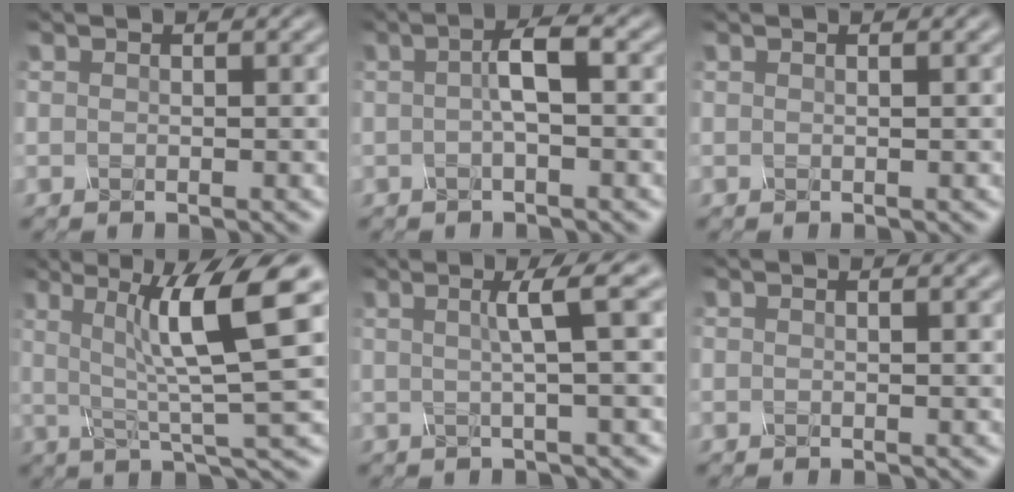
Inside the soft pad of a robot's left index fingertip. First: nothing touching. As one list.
[{"total": 2.8, "force": [0.1, 0.4, 2.7], "torque": [-0.051, 0.009, -0.001]}, {"total": 0.9, "force": [0.4, 0.3, 0.7], "torque": [-0.005, 0.004, 0.000]}, {"total": 9.5, "force": [2.3, 1.6, 9.1], "torque": [-0.137, 0.006, 0.039]}, {"total": 4.4, "force": [1.0, 0.4, 4.3], "torque": [-0.065, 0.014, 0.012]}, {"total": 1.2, "force": [0.6, 0.4, 0.9], "torque": [-0.006, 0.004, 0.003]}]